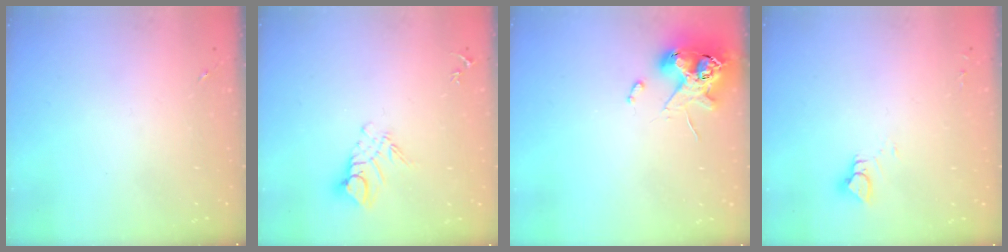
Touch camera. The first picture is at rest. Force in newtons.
{"total": 9.1, "press": 9.1, "slide": 0.9}
{"total": 11.7, "press": 11.5, "slide": 1.7}
{"total": 4.0, "press": 4.0, "slide": 0.3}